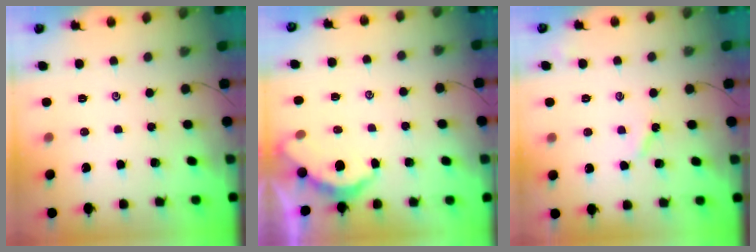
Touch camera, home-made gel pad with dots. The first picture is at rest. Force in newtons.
{"total": 3.2, "press": 3.2, "slide": 0.3}
{"total": 2.8, "press": 2.8, "slide": 0.5}